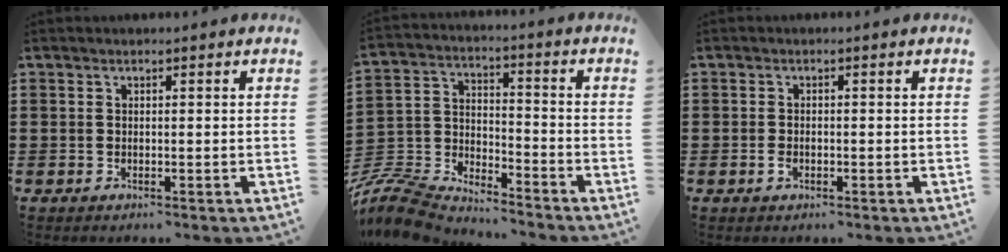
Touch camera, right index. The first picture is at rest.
{"total": 8.2, "force": [-7.9, 1.5, 1.5], "torque": [-0.063, -0.004, -0.168]}
{"total": 1.4, "force": [-0.6, 0.8, 1.0], "torque": [-0.029, -0.004, -0.013]}